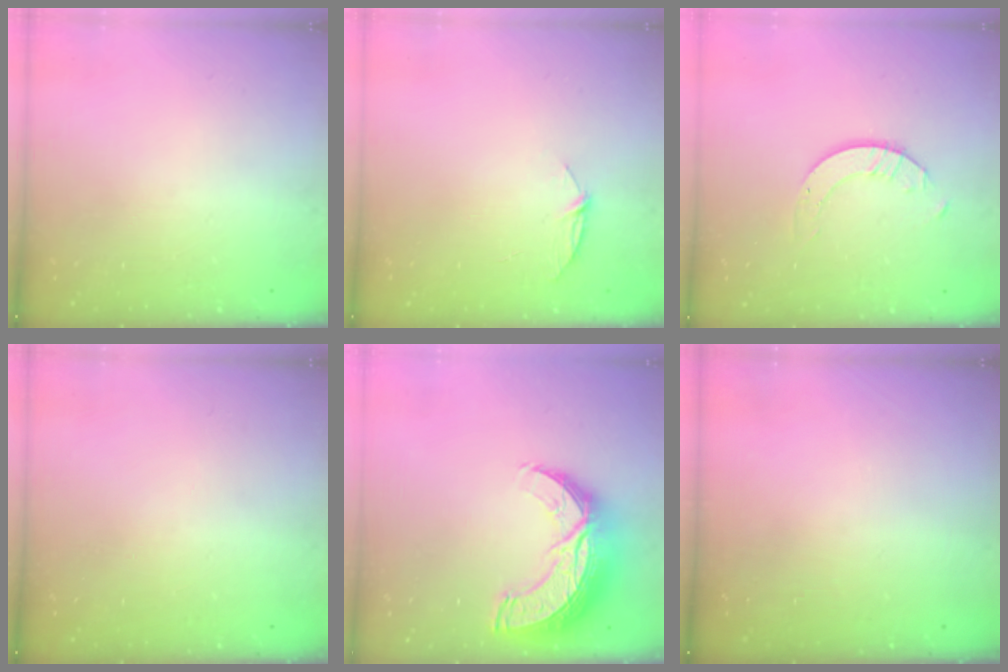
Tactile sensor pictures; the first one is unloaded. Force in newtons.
{"total": 4.9, "press": 4.8, "slide": 0.6}
{"total": 2.7, "press": 2.7, "slide": 0.2}
{"total": 0.0}
{"total": 15.0, "press": 14.9, "slide": 1.0}
{"total": 0.0}